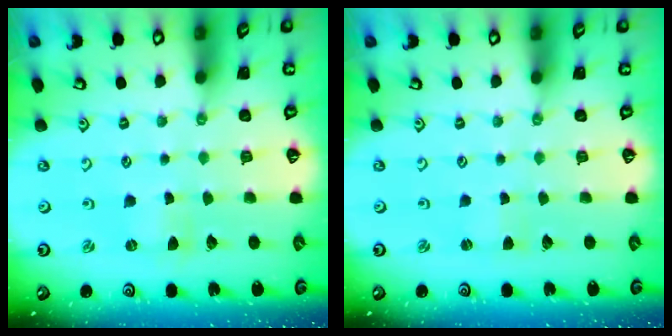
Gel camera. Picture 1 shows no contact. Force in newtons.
{"total": 1.3, "press": 1.3, "slide": 0.2}